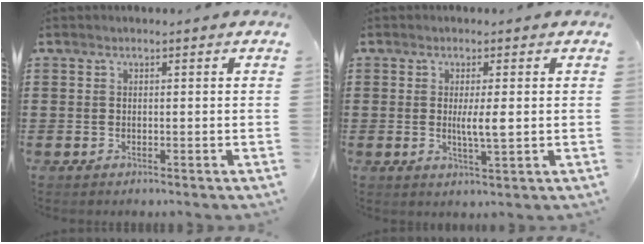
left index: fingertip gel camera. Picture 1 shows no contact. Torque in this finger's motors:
{"motor_torque": [0.84, 0.06, 0.20, 0.06]}